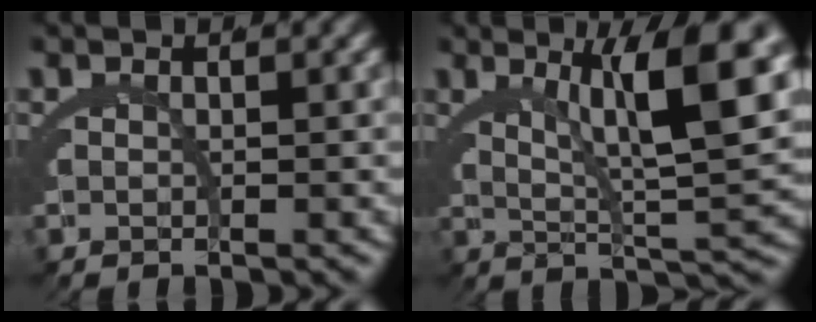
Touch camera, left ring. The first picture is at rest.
{"total": 9.0, "force": [3.3, 1.9, 8.2], "torque": [-0.112, 0.006, 0.056]}